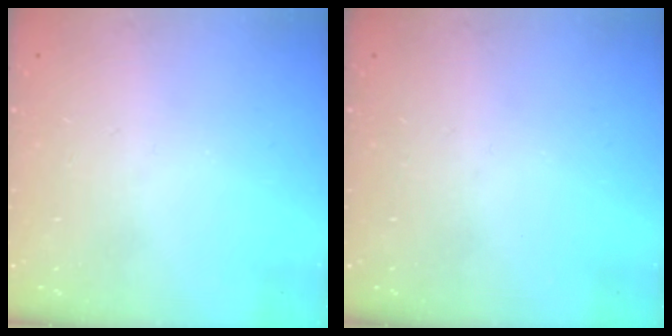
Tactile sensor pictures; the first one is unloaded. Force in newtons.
{"total": 0.0}